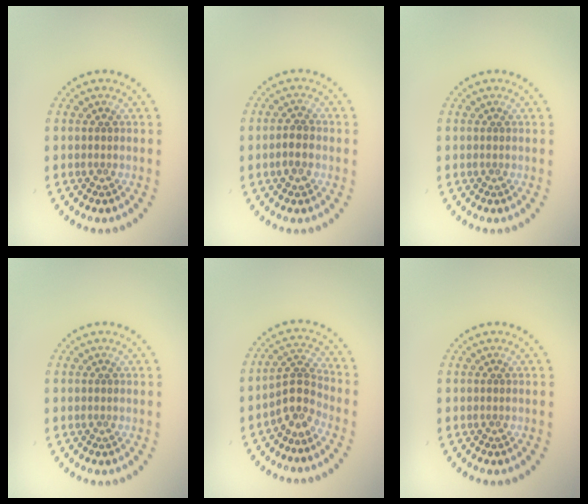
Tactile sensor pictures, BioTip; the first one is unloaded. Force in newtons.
{"total": 1.5, "press": 1.4, "slide": 0.2}
{"total": 0.0}
{"total": 0.0}
{"total": 3.0, "press": 2.2, "slide": 2.1}
{"total": 0.0}